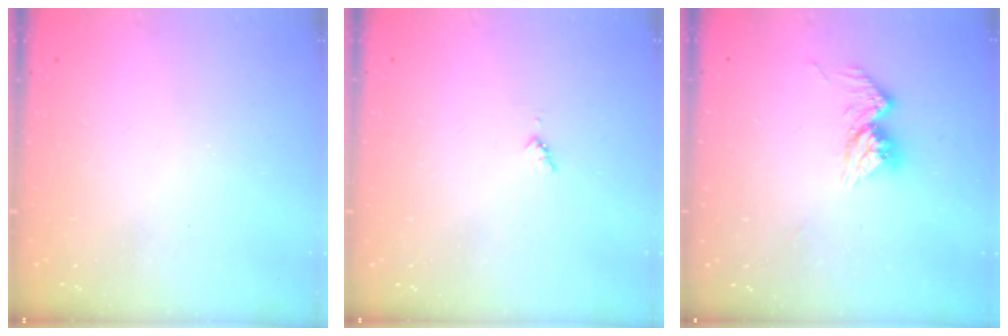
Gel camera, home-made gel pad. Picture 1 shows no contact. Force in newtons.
{"total": 3.4, "press": 3.3, "slide": 0.4}
{"total": 10.3, "press": 10.3, "slide": 0.9}